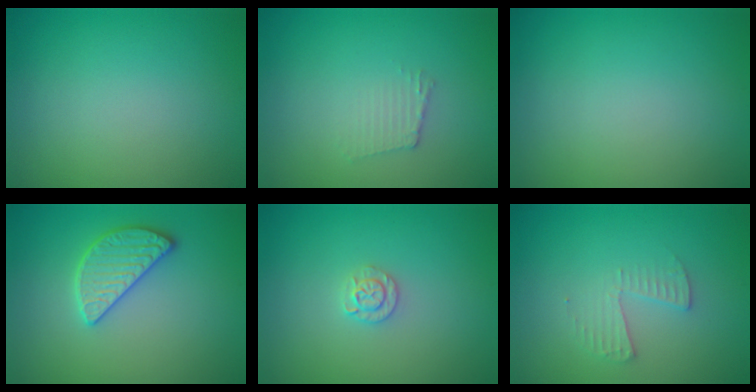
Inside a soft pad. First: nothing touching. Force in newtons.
{"total": 1.2, "press": 1.2, "slide": 0.2}
{"total": 0.0}
{"total": 2.8, "press": 2.8, "slide": 0.3}
{"total": 1.5, "press": 1.5, "slide": 0.1}
{"total": 1.6, "press": 1.6, "slide": 0.1}